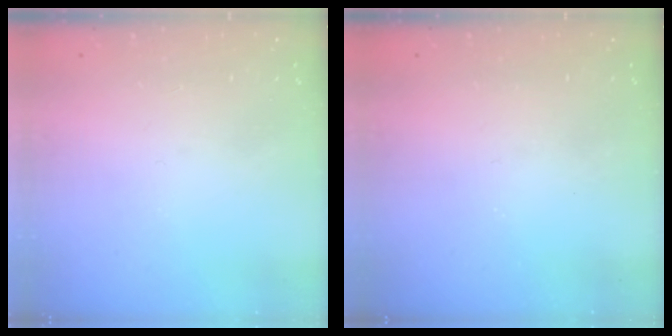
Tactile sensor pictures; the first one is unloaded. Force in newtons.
{"total": 0.0}